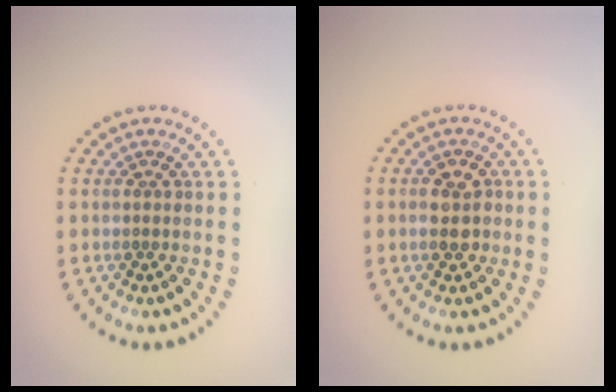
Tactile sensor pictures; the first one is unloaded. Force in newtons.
{"total": 2.5, "press": 2.5, "slide": 0.2}